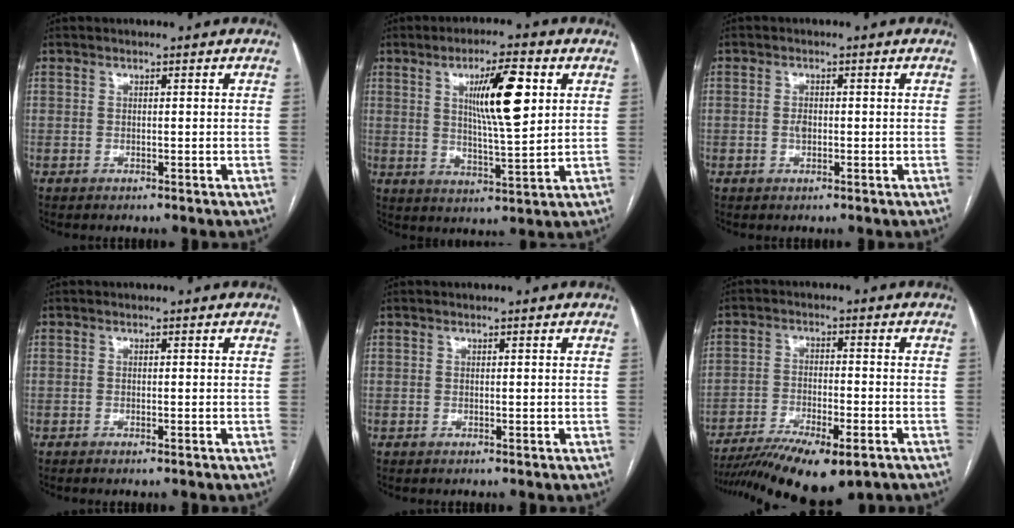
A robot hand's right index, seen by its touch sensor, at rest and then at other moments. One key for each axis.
{"total": 10.9, "fx": 3.5, "fy": 1.5, "fz": 10.2, "tx": -0.169, "ty": 0.001, "tz": 0.059}
{"total": 1.5, "fx": -0.2, "fy": 0.9, "fz": 1.2, "tx": -0.022, "ty": 0.002, "tz": -0.003}
{"total": 0.7, "fx": -0.5, "fy": 0.0, "fz": 0.5, "tx": -0.012, "ty": -0.001, "tz": -0.008}
{"total": 0.0}
{"total": 16.7, "fx": -12.2, "fy": 4.0, "fz": 10.7, "tx": -0.177, "ty": -0.027, "tz": -0.191}